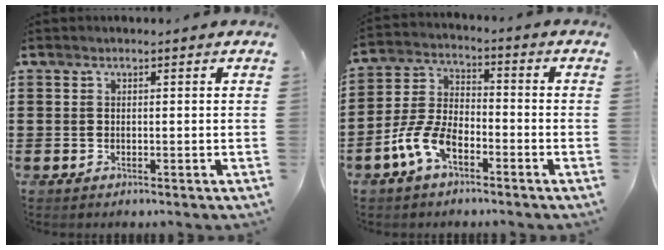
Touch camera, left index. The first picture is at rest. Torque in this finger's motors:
{"motor_torque": [1.27, 0.87, 0.32, 0.08]}